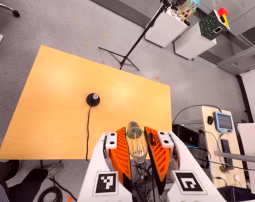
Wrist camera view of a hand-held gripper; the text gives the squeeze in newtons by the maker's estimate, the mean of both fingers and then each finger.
{"total": 18.8, "left": 20.8, "right": 16.7}